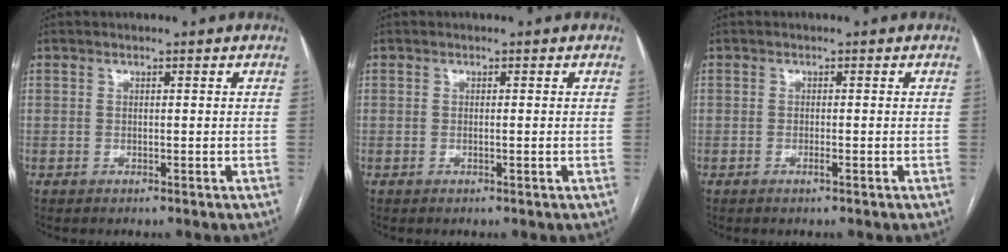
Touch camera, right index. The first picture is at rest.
{"total": 0.7, "force": [-0.1, -0.1, 0.6], "torque": [-0.011, 0.000, -0.001]}
{"total": 0.9, "force": [-0.4, -0.1, 0.8], "torque": [-0.017, -0.001, -0.007]}